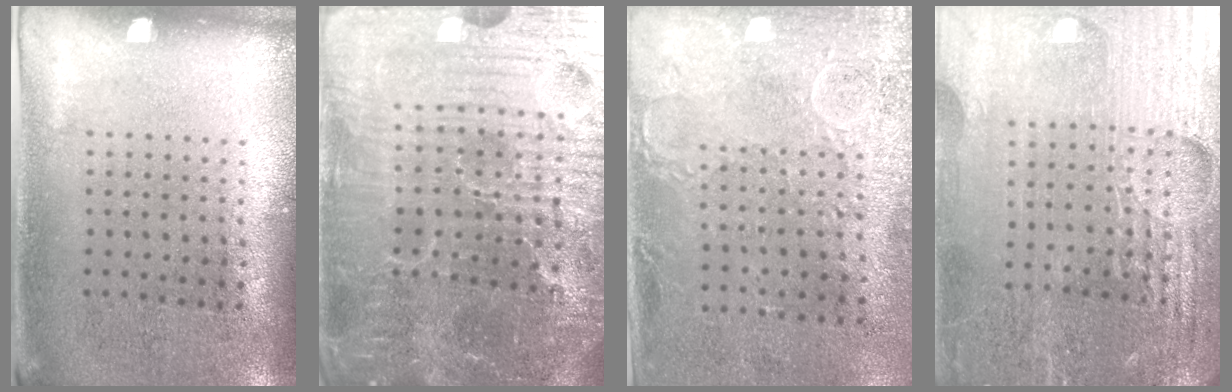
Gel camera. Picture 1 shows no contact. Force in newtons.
{"total": 6.6, "press": 6.1, "slide": 2.7}
{"total": 3.0, "press": 2.2, "slide": 2.0}
{"total": 4.7, "press": 4.5, "slide": 1.5}